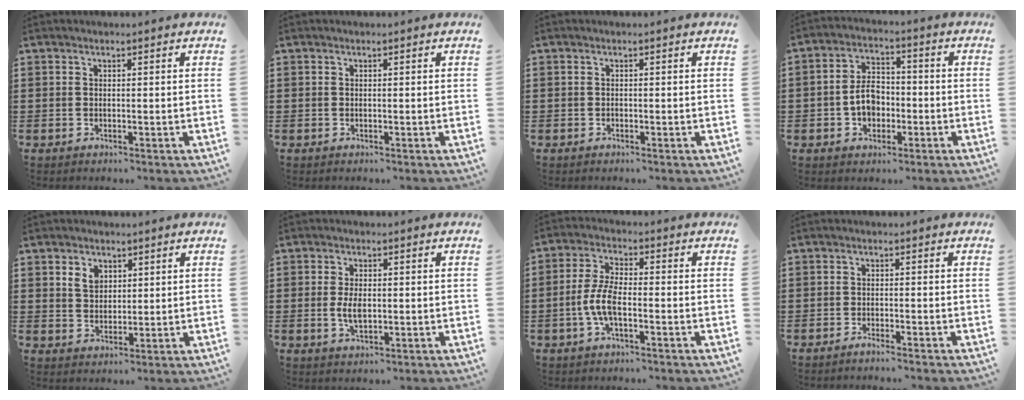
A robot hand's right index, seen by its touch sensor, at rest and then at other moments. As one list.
[{"total": 0.0}, {"total": 0.0}, {"total": 5.5, "force": [-1.3, 3.9, 3.7], "torque": [-0.069, 0.005, -0.027]}, {"total": 3.3, "force": [1.7, 2.4, 1.5], "torque": [-0.037, 0.011, 0.030]}, {"total": 3.7, "force": [-0.2, 1.8, 3.3], "torque": [-0.070, 0.001, -0.006]}, {"total": 6.1, "force": [-1.7, 2.2, 5.4], "torque": [-0.127, -0.006, -0.040]}, {"total": 1.5, "force": [-1.4, -0.3, 0.4], "torque": [-0.006, -0.002, -0.027]}]